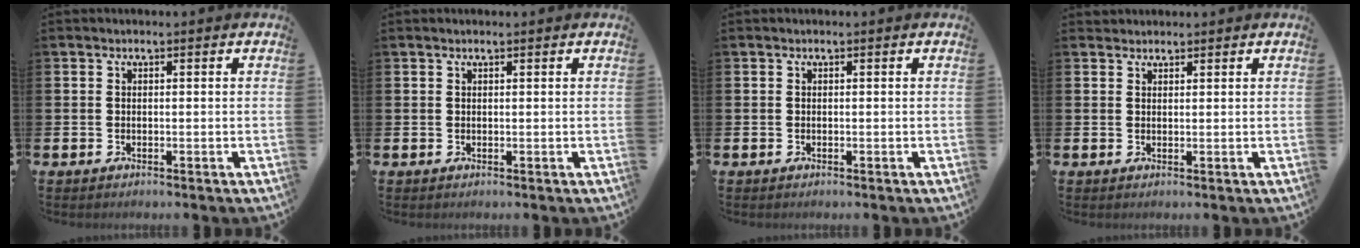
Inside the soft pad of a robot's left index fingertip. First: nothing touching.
{"total": 0.5, "force": [0.5, 0.0, 0.3], "torque": [-0.001, -0.001, 0.008]}
{"total": 0.0}
{"total": 1.3, "force": [1.2, 0.5, -0.2], "torque": [0.016, -0.003, 0.021]}